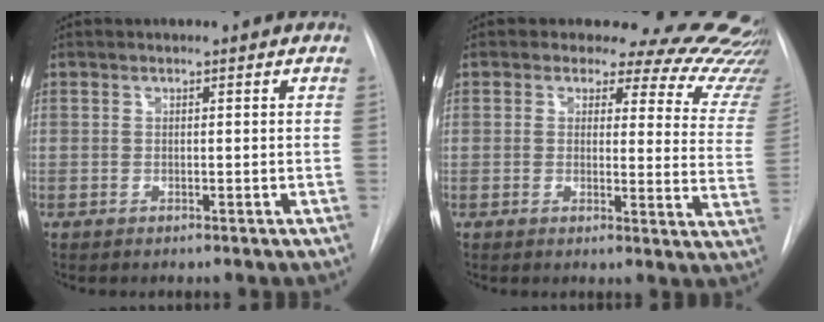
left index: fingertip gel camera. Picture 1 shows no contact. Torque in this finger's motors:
{"motor_torque": [1.08, -1.06, 0.05, -0.04]}